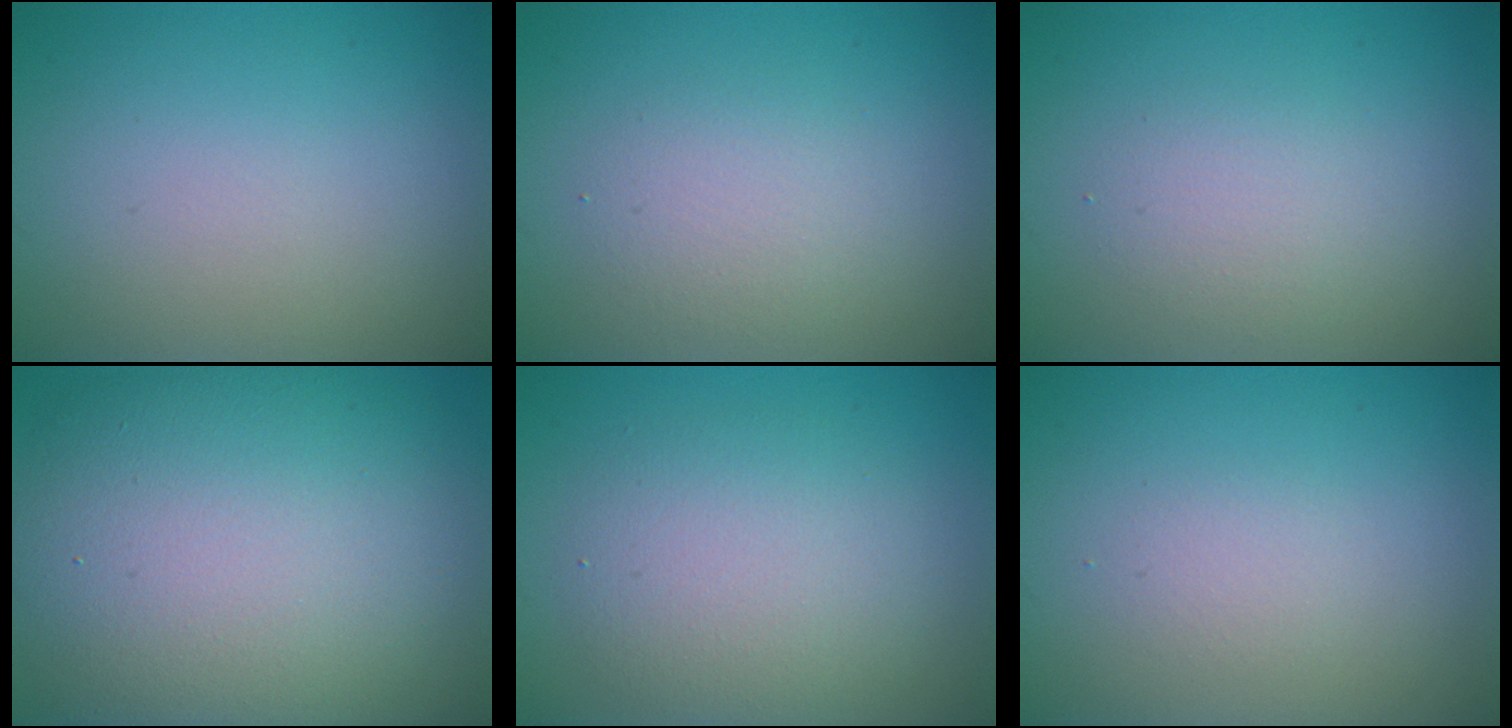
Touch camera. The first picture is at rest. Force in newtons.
{"total": 2.5, "press": 2.5, "slide": 0.2}
{"total": 2.0, "press": 2.0, "slide": 0.2}
{"total": 14.9, "press": 14.9, "slide": 0.8}
{"total": 4.3, "press": 4.3, "slide": 0.1}
{"total": 1.1, "press": 1.1, "slide": 0.1}